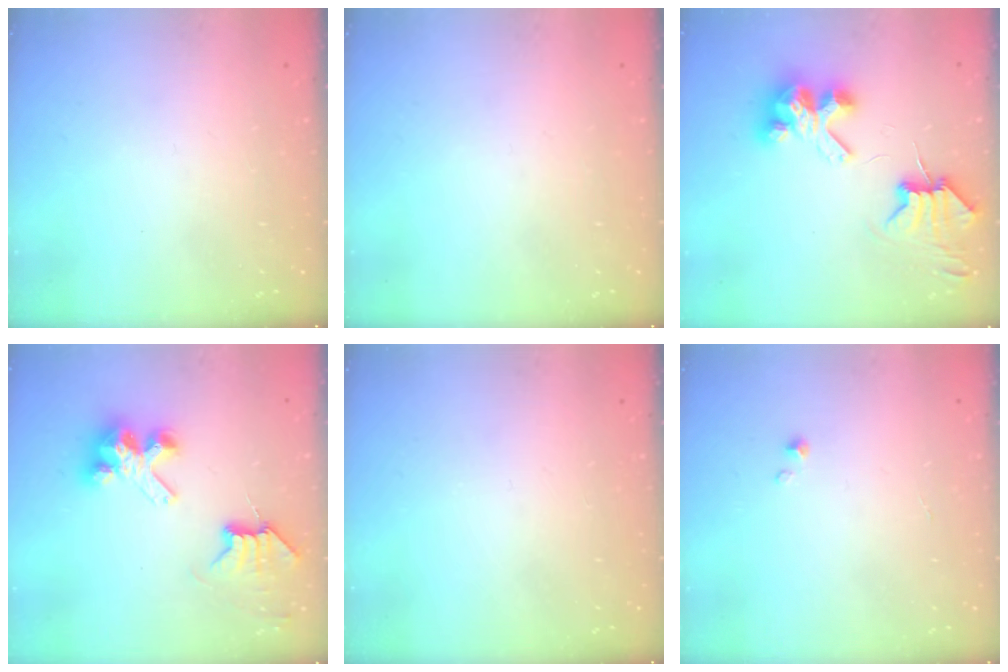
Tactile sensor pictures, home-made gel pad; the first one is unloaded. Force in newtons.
{"total": 0.0}
{"total": 6.3, "press": 6.3, "slide": 0.8}
{"total": 7.4, "press": 7.4, "slide": 0.2}
{"total": 0.0}
{"total": 0.0}